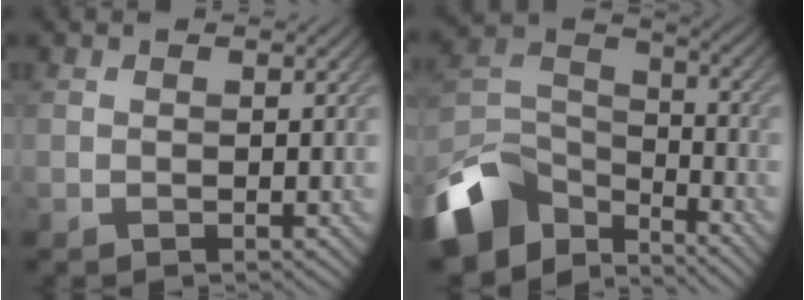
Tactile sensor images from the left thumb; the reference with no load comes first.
{"total": 13.6, "force": [-8.5, 7.7, 7.4], "torque": [-0.199, -0.018, -0.162]}